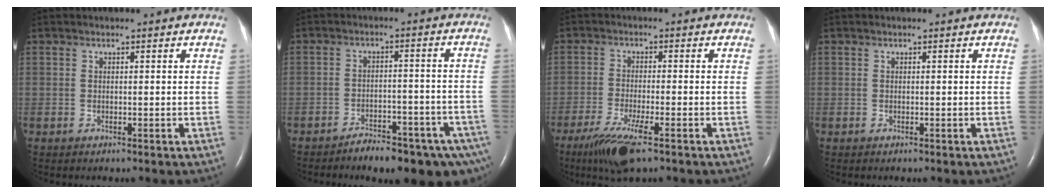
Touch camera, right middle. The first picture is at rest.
{"total": 12.3, "force": [-9.3, 3.7, 7.1], "torque": [-0.064, 0.023, -0.126]}
{"total": 7.6, "force": [-4.9, 0.8, 5.8], "torque": [-0.114, -0.021, -0.085]}
{"total": 0.0}